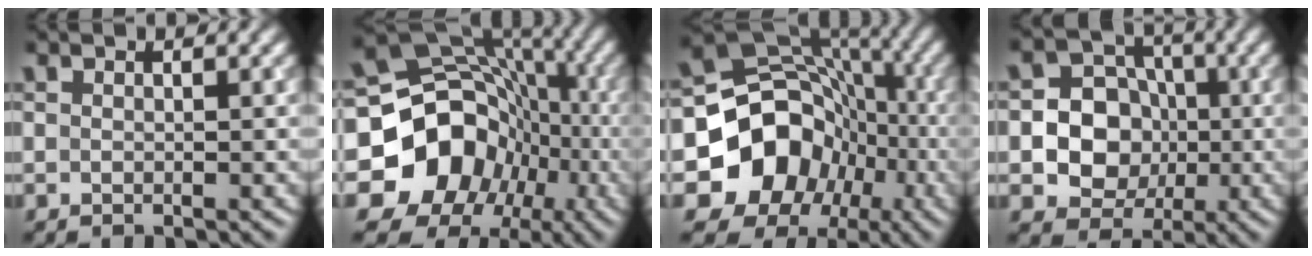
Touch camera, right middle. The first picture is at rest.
{"total": 17.2, "force": [-5.6, 14.7, 7.0], "torque": [-0.135, -0.007, -0.106]}
{"total": 15.0, "force": [-5.2, 12.9, 5.7], "torque": [-0.106, -0.005, -0.111]}
{"total": 8.8, "force": [-1.1, 8.1, 3.2], "torque": [-0.060, 0.017, -0.037]}